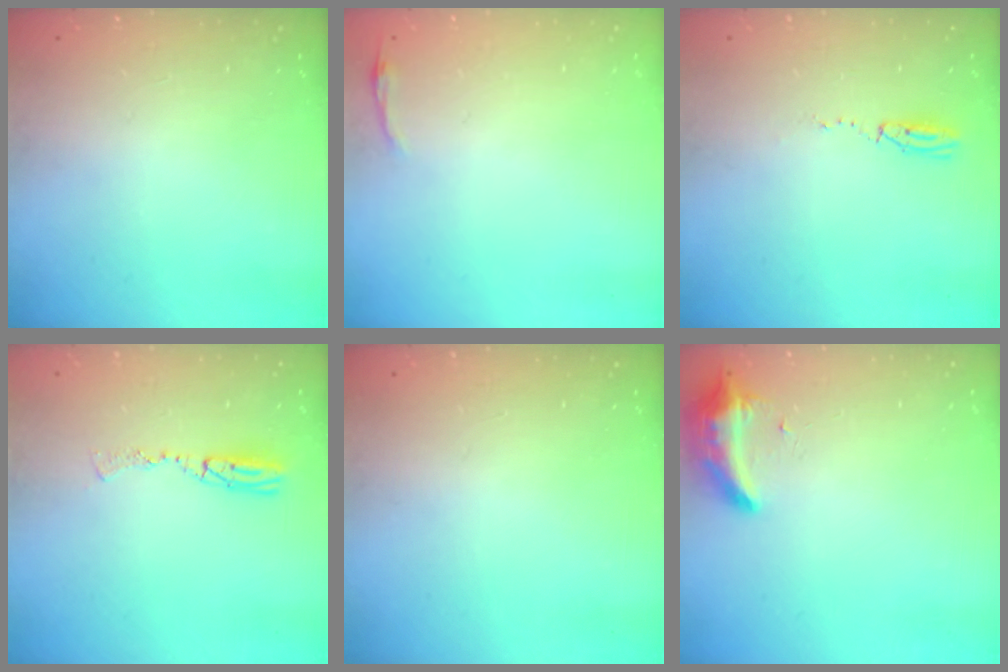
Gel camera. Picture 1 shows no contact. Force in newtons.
{"total": 2.8, "press": 2.8, "slide": 0.6}
{"total": 3.5, "press": 2.8, "slide": 2.2}
{"total": 6.9, "press": 6.7, "slide": 1.8}
{"total": 1.0, "press": 0.0, "slide": 1.0}
{"total": 8.3, "press": 8.3, "slide": 0.1}